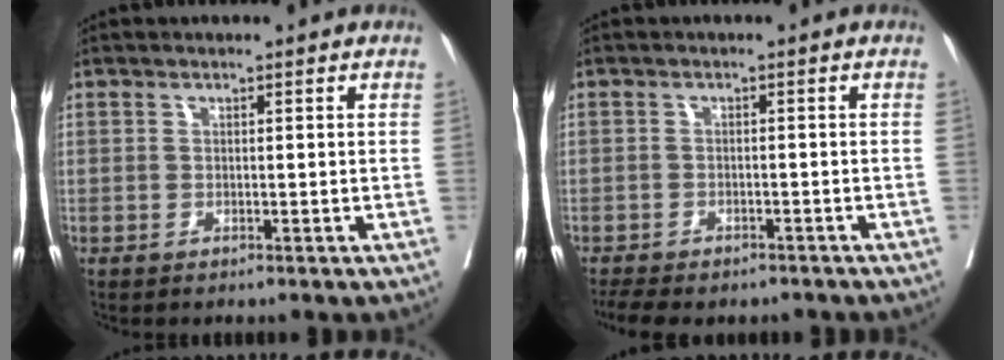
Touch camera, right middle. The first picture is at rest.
{"total": 8.3, "force": [-7.0, 3.1, 3.3], "torque": [-0.053, 0.004, -0.097]}